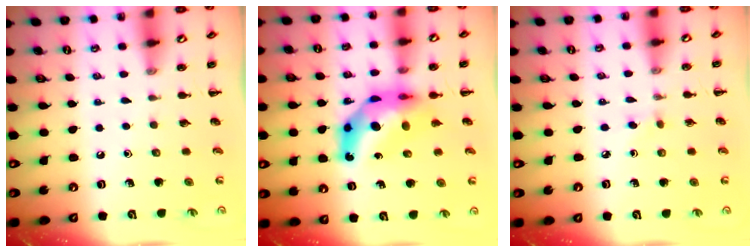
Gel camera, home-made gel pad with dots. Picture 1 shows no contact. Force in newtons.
{"total": 11.2, "press": 10.6, "slide": 3.4}
{"total": 3.0, "press": 2.7, "slide": 1.3}